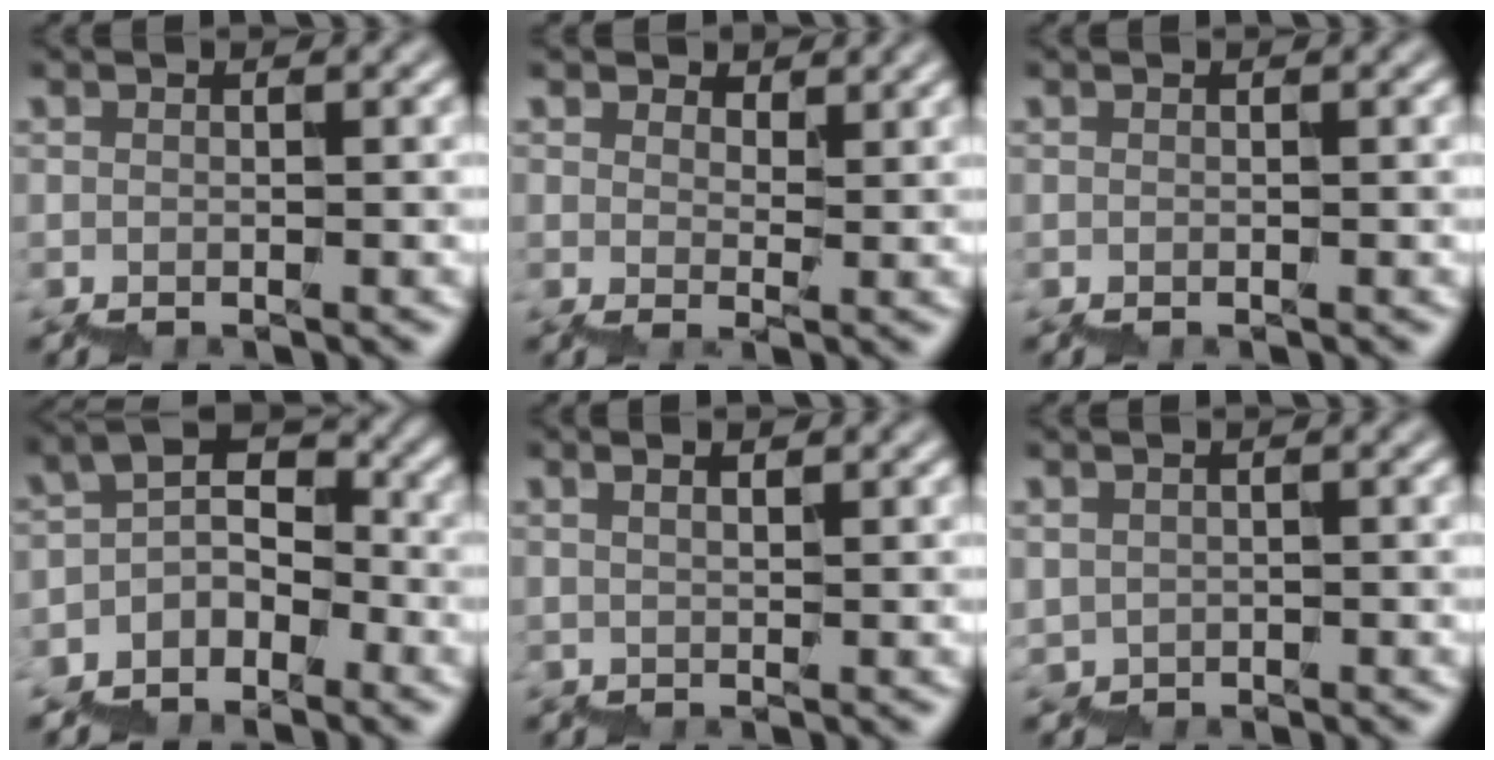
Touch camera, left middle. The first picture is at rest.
{"total": 2.4, "force": [1.9, 1.0, 0.9], "torque": [-0.018, 0.013, 0.030]}
{"total": 0.0}
{"total": 2.5, "force": [-1.3, 1.8, 1.0], "torque": [-0.014, 0.014, -0.030]}
{"total": 1.8, "force": [1.6, 0.1, 0.7], "torque": [0.005, 0.004, 0.031]}
{"total": 1.4, "force": [0.1, -0.2, -1.4], "torque": [0.019, 0.002, 0.011]}